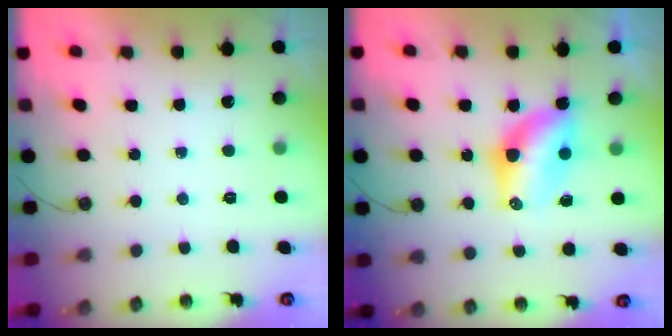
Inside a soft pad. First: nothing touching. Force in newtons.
{"total": 7.8, "press": 7.7, "slide": 1.2}